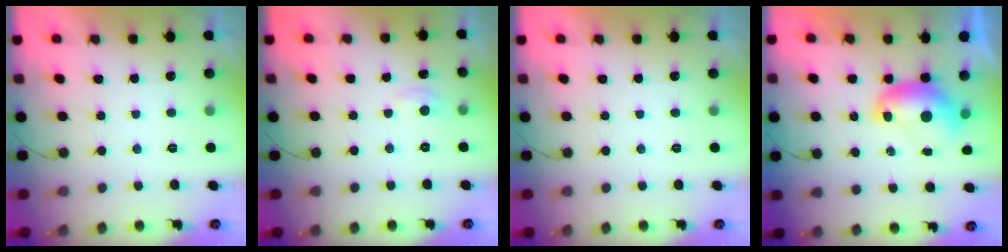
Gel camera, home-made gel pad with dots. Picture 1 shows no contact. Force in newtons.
{"total": 5.0, "press": 5.0, "slide": 0.7}
{"total": 0.0}
{"total": 8.3, "press": 8.3, "slide": 0.4}